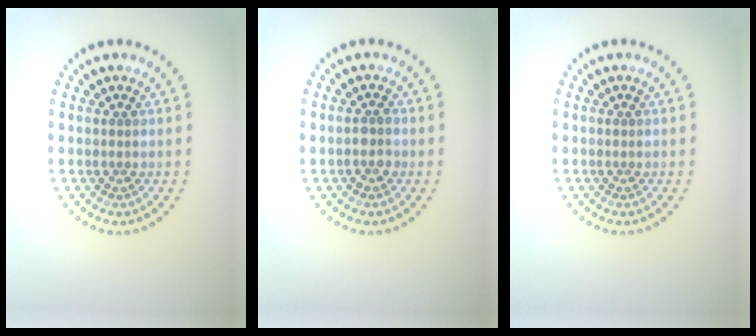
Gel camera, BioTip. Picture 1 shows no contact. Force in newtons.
{"total": 1.4, "press": 1.3, "slide": 0.5}
{"total": 0.0}